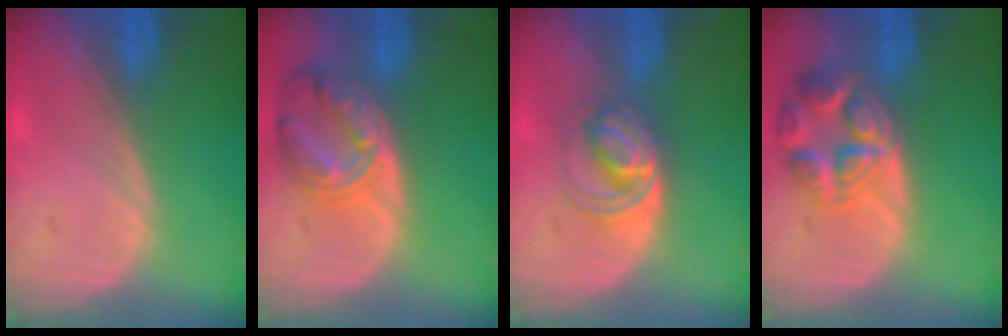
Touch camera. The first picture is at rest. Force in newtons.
{"total": 8.2, "press": 7.1, "slide": 4.0}
{"total": 5.3, "press": 5.1, "slide": 1.1}
{"total": 7.8, "press": 7.0, "slide": 3.5}